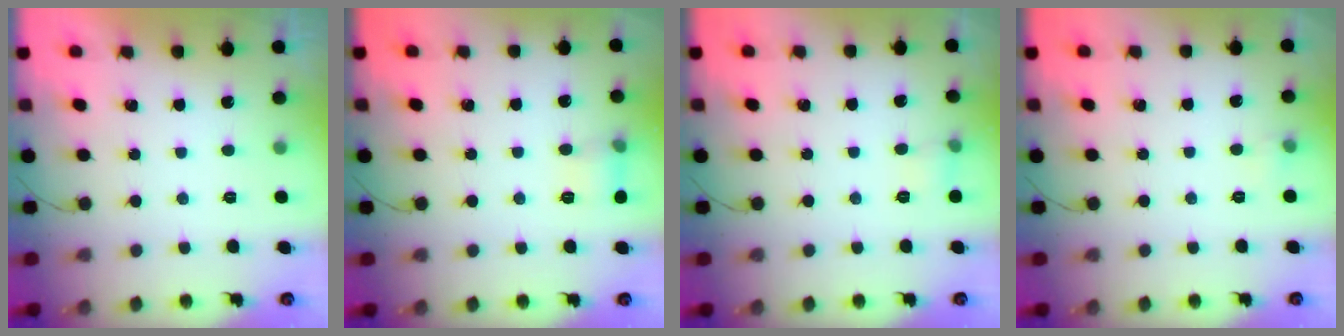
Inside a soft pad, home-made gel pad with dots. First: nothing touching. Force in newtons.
{"total": 6.9, "press": 6.7, "slide": 1.8}
{"total": 4.5, "press": 4.3, "slide": 1.3}
{"total": 3.7, "press": 3.5, "slide": 1.2}